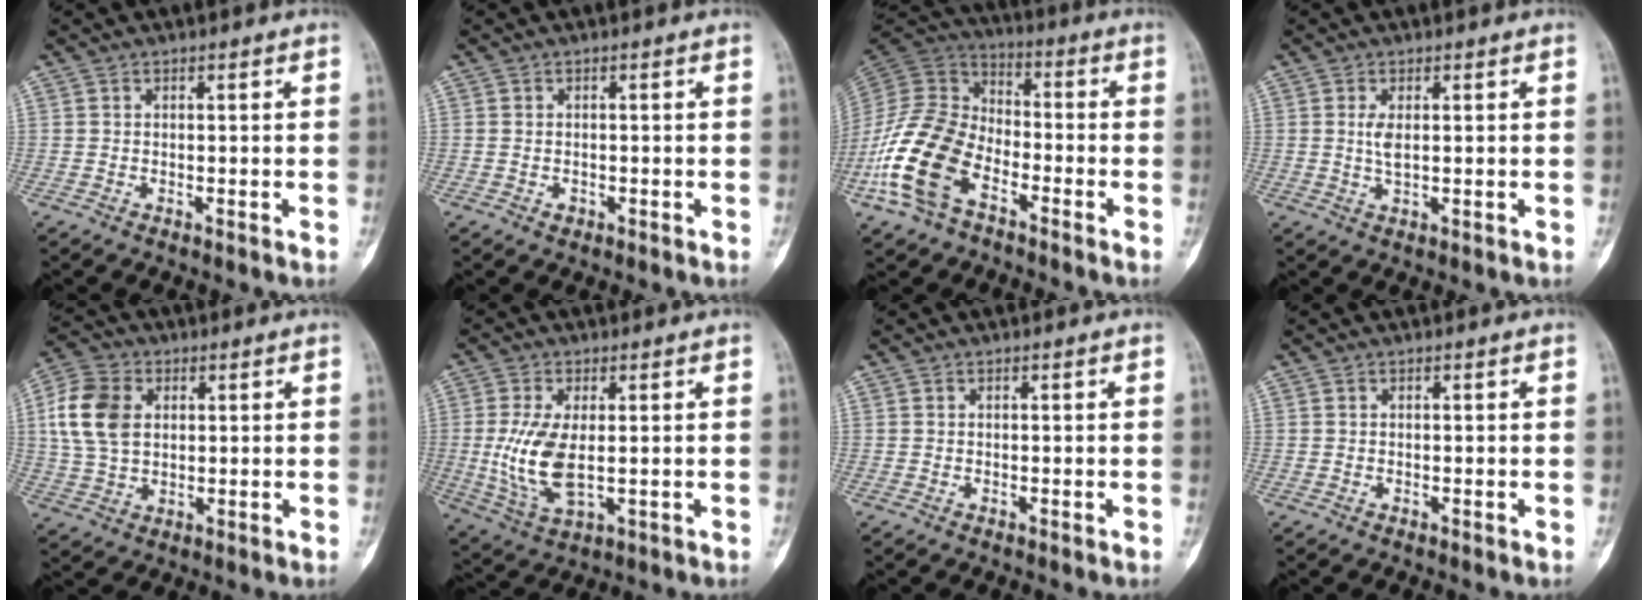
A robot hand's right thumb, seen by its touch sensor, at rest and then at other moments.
{"total": 1.0, "force": [-0.4, 0.8, 0.4], "torque": [-0.003, 0.004, -0.003]}
{"total": 17.1, "force": [-7.6, 10.4, 11.3], "torque": [-0.229, 0.048, -0.158]}
{"total": 2.8, "force": [0.4, 0.9, 2.6], "torque": [-0.054, -0.006, 0.012]}
{"total": 11.3, "force": [2.2, 8.0, 7.7], "torque": [-0.150, 0.005, 0.041]}
{"total": 10.4, "force": [-0.1, 4.9, 9.2], "torque": [-0.197, -0.014, 0.011]}
{"total": 0.0}
{"total": 0.0}